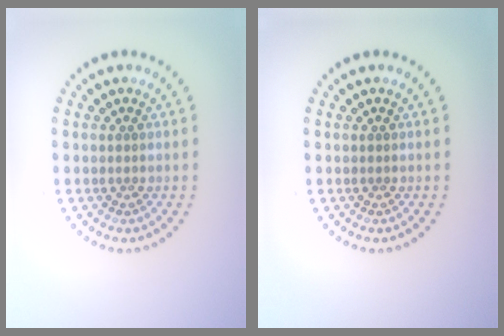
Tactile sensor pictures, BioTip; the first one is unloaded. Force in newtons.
{"total": 0.0}